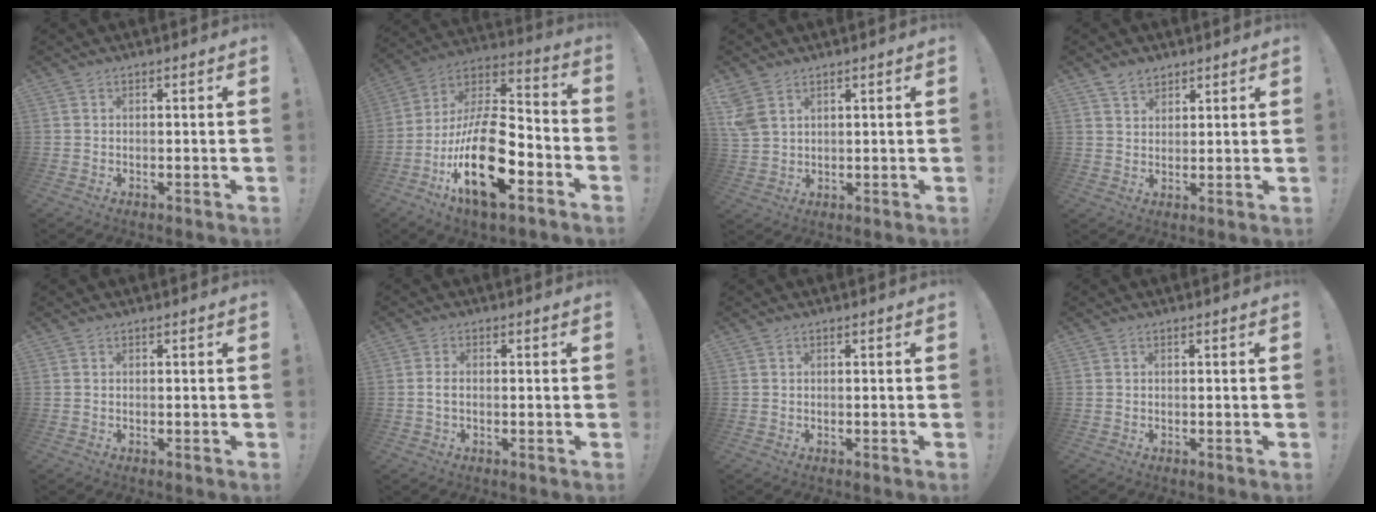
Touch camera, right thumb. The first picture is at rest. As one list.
[{"total": 24.1, "force": [-9.1, 10.5, 19.8], "torque": [-0.370, 0.036, -0.150]}, {"total": 5.8, "force": [3.3, 3.7, 3.1], "torque": [-0.067, -0.008, 0.068]}, {"total": 4.2, "force": [3.3, 2.5, 0.8], "torque": [-0.006, -0.019, 0.060]}, {"total": 0.0}, {"total": 2.3, "force": [-0.3, 1.2, 2.0], "torque": [-0.044, 0.009, -0.004]}, {"total": 0.0}, {"total": 0.0}]